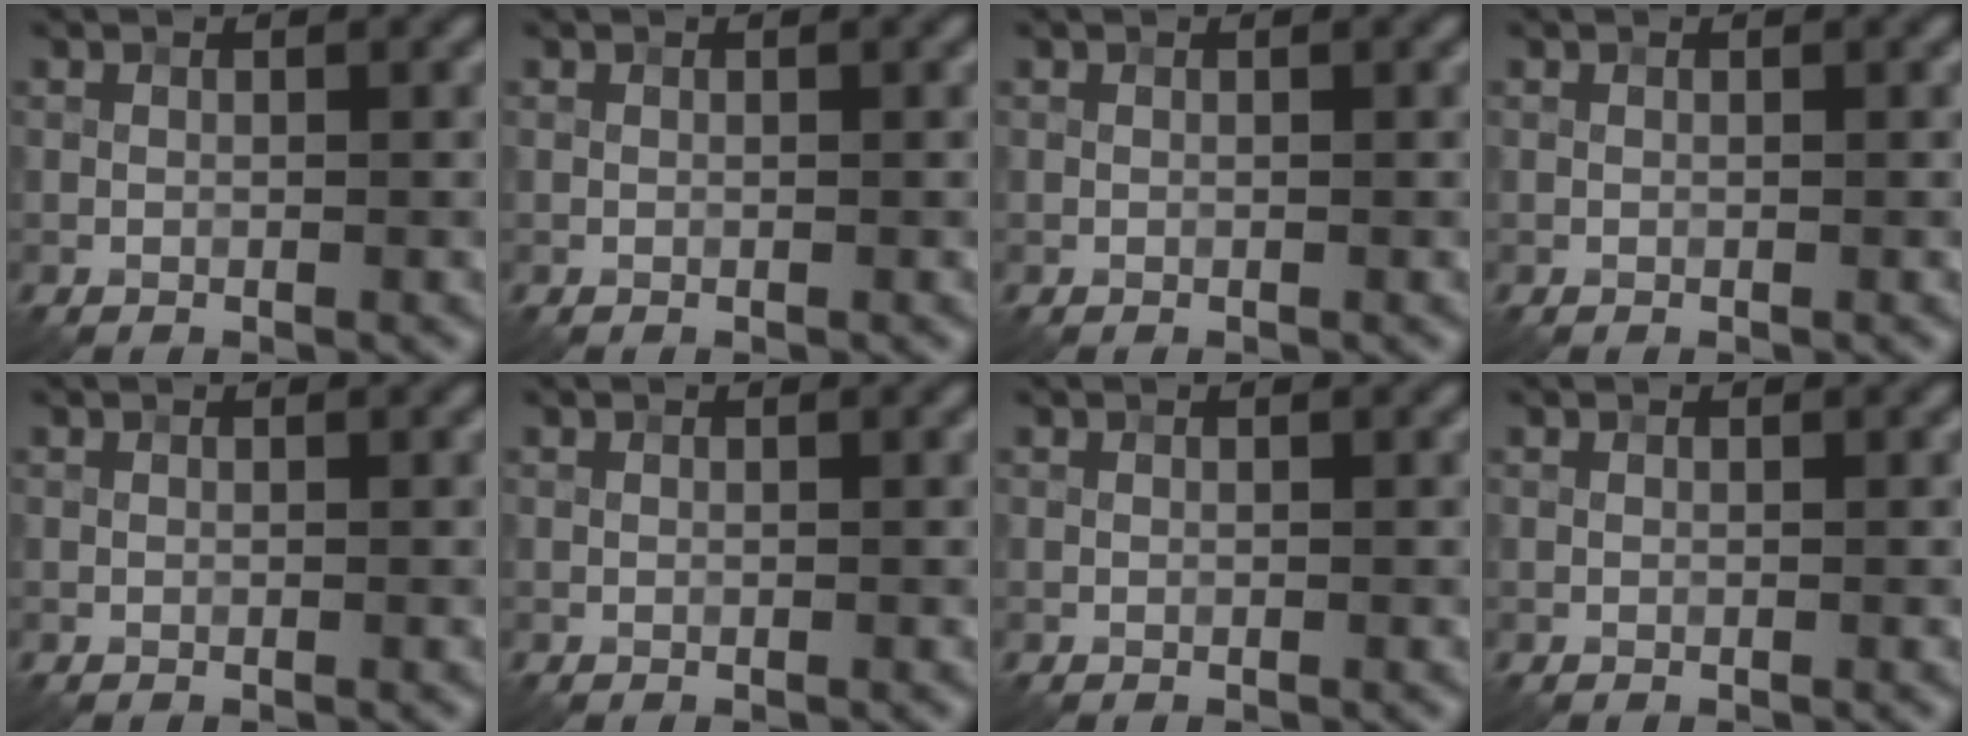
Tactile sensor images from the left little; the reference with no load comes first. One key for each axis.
{"total": 0.0}
{"total": 0.0}
{"total": 0.0}
{"total": 0.0}
{"total": 0.0}
{"total": 0.0}
{"total": 0.0}